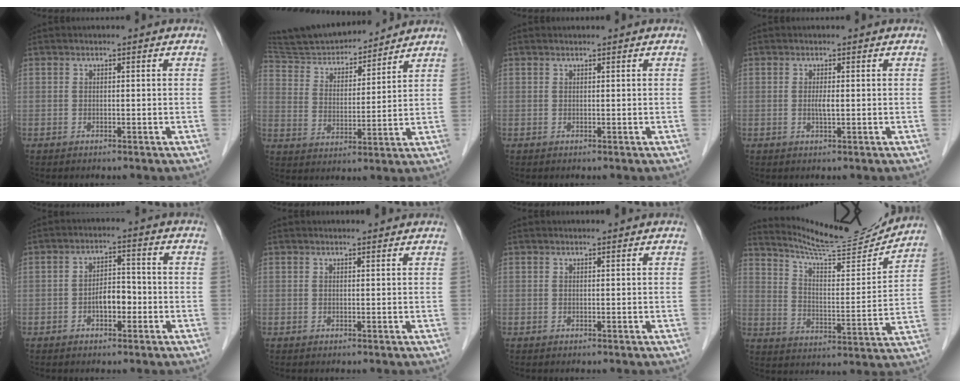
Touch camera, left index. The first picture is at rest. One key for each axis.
{"total": 13.8, "fx": 13.0, "fy": 2.8, "fz": 3.8, "tx": -0.063, "ty": 0.008, "tz": 0.223}
{"total": 0.5, "fx": -0.5, "fy": -0.1, "fz": -0.1, "tx": -0.002, "ty": -0.003, "tz": -0.008}
{"total": 1.3, "fx": -0.8, "fy": 0.0, "fz": 1.1, "tx": -0.024, "ty": -0.008, "tz": -0.014}
{"total": 4.2, "fx": -2.3, "fy": 1.8, "fz": 3.0, "tx": -0.050, "ty": 0.006, "tz": -0.040}
{"total": 1.4, "fx": 1.3, "fy": 0.2, "fz": 0.3, "tx": -0.009, "ty": 0.003, "tz": 0.012}
{"total": 0.0}
{"total": 15.2, "fx": 14.7, "fy": 0.0, "fz": 3.8, "tx": -0.072, "ty": -0.036, "tz": 0.219}